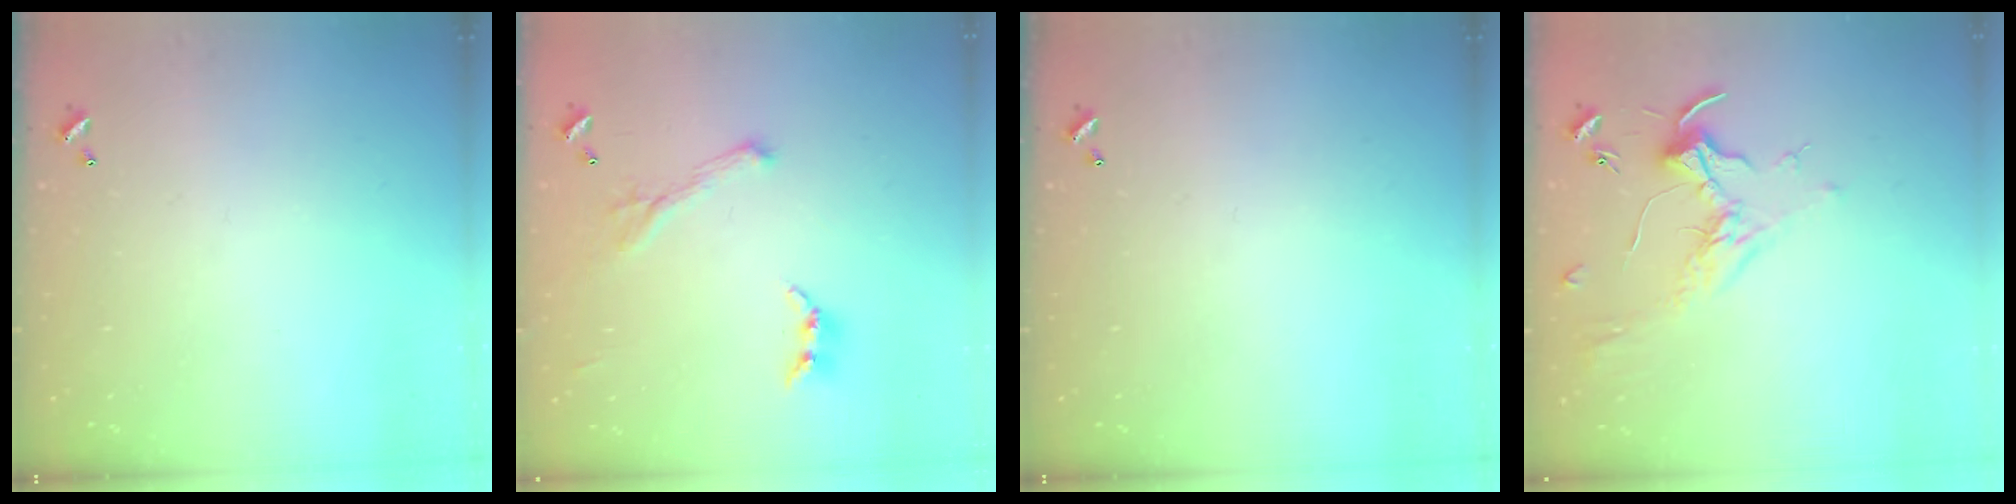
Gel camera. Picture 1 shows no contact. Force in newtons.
{"total": 1.1, "press": 0.6, "slide": 0.9}
{"total": 0.0}
{"total": 1.7, "press": 1.5, "slide": 0.9}